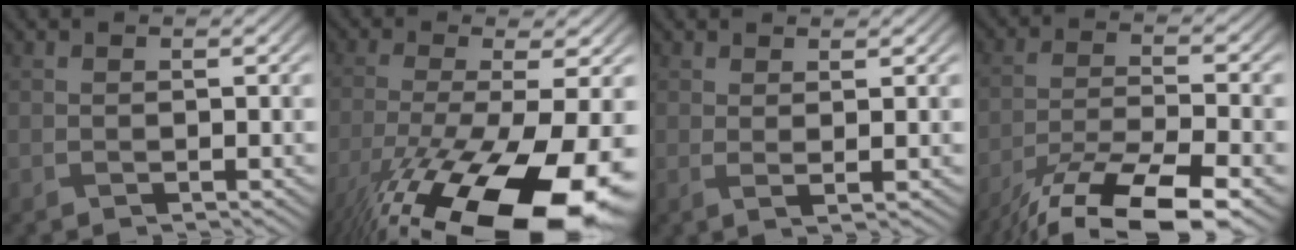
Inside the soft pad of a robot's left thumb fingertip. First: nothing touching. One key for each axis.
{"total": 18.5, "fx": -10.3, "fy": 5.7, "fz": 14.2, "tx": -0.291, "ty": -0.050, "tz": -0.163}
{"total": 1.7, "fx": 0.8, "fy": 0.3, "fz": 1.5, "tx": -0.029, "ty": -0.005, "tz": 0.014}
{"total": 13.5, "fx": -10.1, "fy": 3.2, "fz": 8.3, "tx": -0.167, "ty": -0.021, "tz": -0.172}